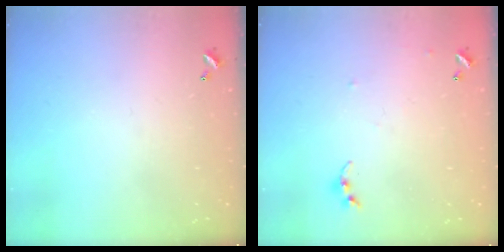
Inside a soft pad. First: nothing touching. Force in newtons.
{"total": 5.1, "press": 5.0, "slide": 0.5}